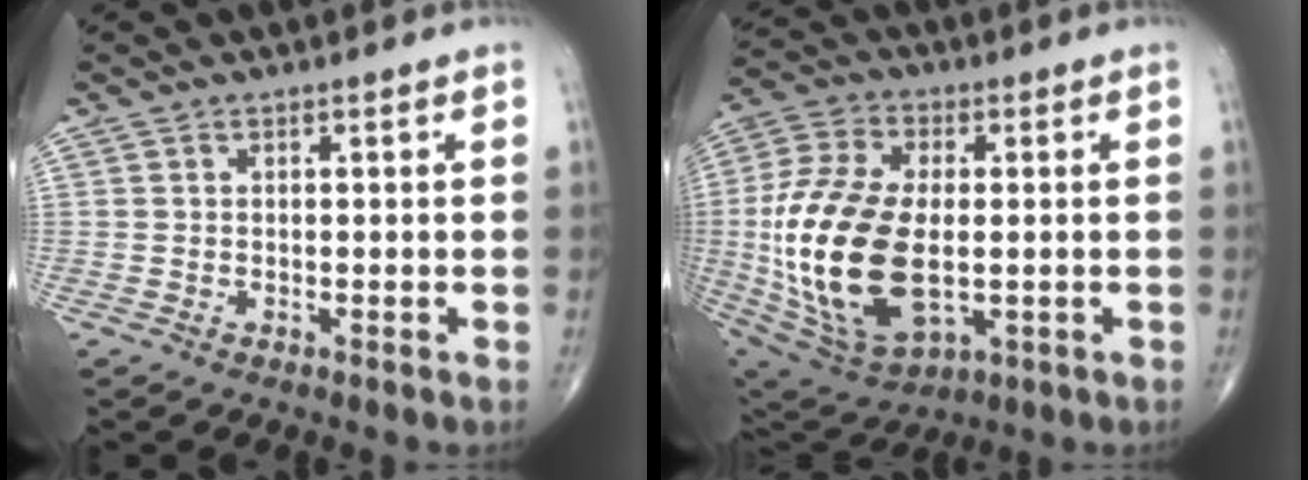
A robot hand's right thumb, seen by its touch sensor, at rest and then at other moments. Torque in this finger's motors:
{"motor_torque": [-0.14, 1.64, 2.11, 0.14, 0.72]}